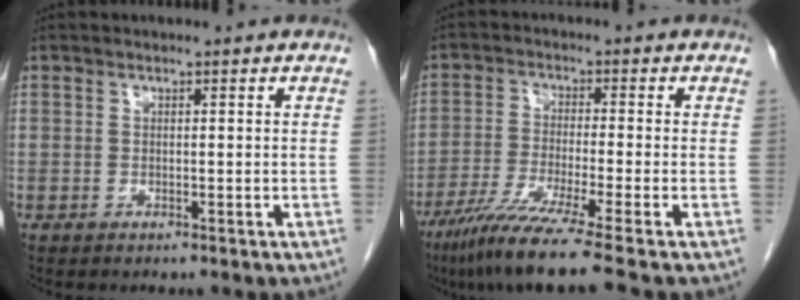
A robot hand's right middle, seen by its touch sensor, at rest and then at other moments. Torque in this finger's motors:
{"motor_torque": [1.22, -0.92, 0.36, 0.10]}